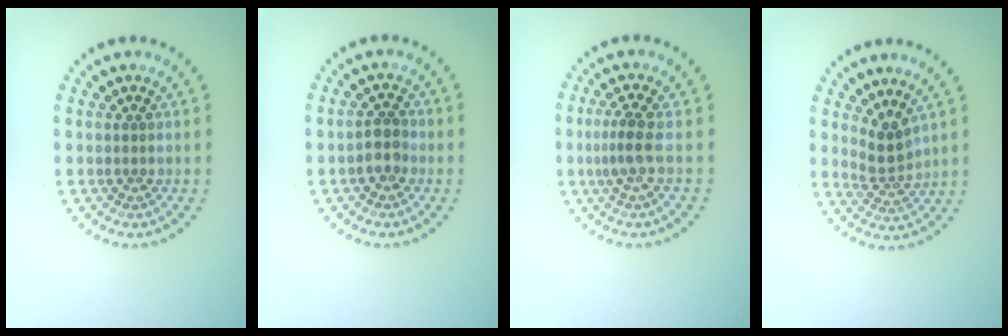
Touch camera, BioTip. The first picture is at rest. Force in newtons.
{"total": 1.8, "press": 1.6, "slide": 0.9}
{"total": 2.3, "press": 1.6, "slide": 1.6}
{"total": 2.4, "press": 1.7, "slide": 1.7}